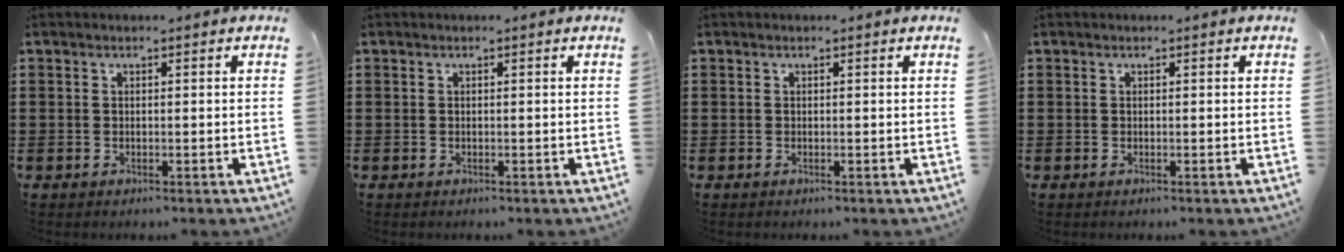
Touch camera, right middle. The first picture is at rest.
{"total": 0.0}
{"total": 0.0}
{"total": 0.0}